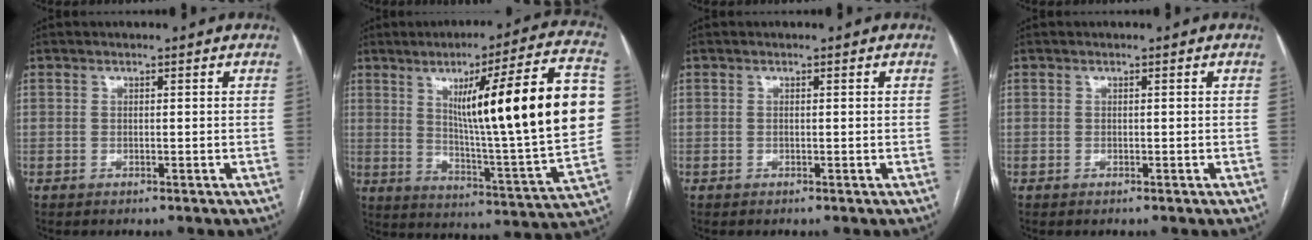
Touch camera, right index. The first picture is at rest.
{"total": 25.7, "force": [4.6, 1.0, 25.2], "torque": [-0.333, 0.009, 0.060]}
{"total": 0.0}
{"total": 0.0}